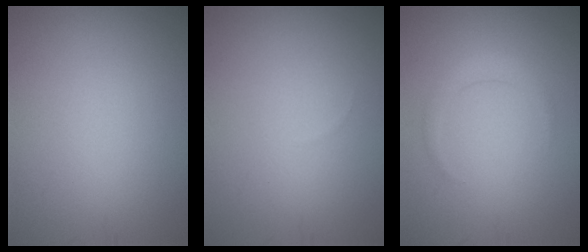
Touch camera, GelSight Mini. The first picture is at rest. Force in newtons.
{"total": 0.0}
{"total": 1.5, "press": 1.5, "slide": 0.1}